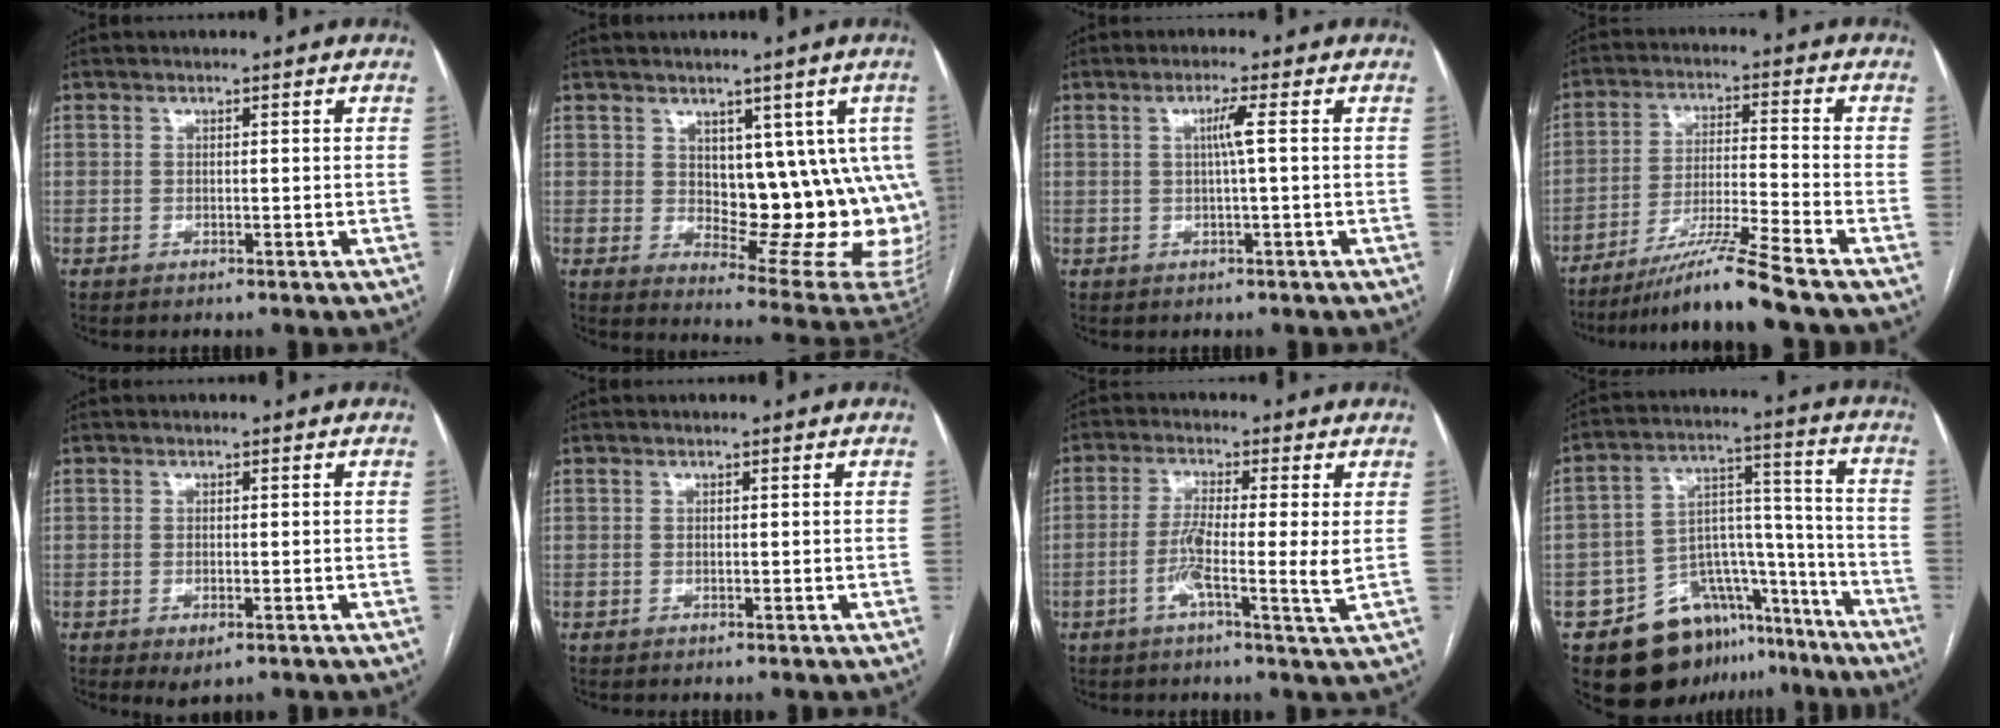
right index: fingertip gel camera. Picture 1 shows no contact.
{"total": 14.1, "force": [3.1, 7.0, 11.8], "torque": [-0.126, -0.004, 0.058]}
{"total": 2.6, "force": [0.3, -0.6, 2.5], "torque": [-0.047, 0.002, 0.006]}
{"total": 10.1, "force": [-8.1, -2.5, 5.4], "torque": [-0.097, -0.022, -0.148]}
{"total": 2.3, "force": [-1.1, 0.9, 1.8], "torque": [-0.027, -0.003, -0.009]}
{"total": 0.0}
{"total": 6.5, "force": [-0.9, -0.3, 6.4], "torque": [-0.121, -0.007, -0.024]}
{"total": 17.7, "force": [-13.0, 10.0, 6.6], "torque": [-0.083, 0.072, -0.192]}